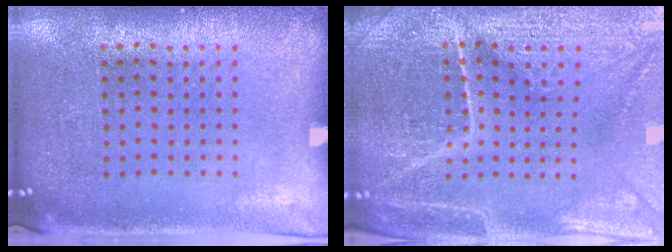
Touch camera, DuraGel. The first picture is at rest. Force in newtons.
{"total": 4.6, "press": 4.4, "slide": 1.2}